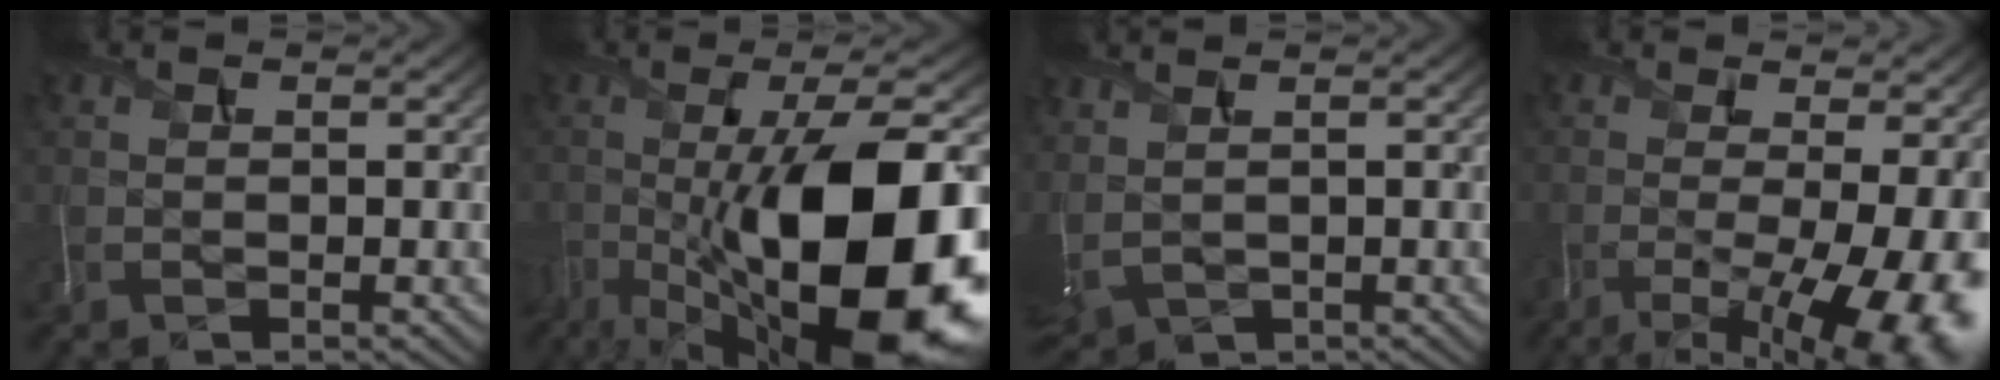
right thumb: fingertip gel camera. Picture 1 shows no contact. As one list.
[{"total": 19.9, "force": [-5.7, 7.2, 17.6], "torque": [-0.293, -0.015, -0.088]}, {"total": 3.6, "force": [1.9, 1.9, 2.5], "torque": [-0.071, 0.011, 0.037]}, {"total": 14.8, "force": [-4.8, 5.4, 12.9], "torque": [-0.163, -0.040, -0.048]}]